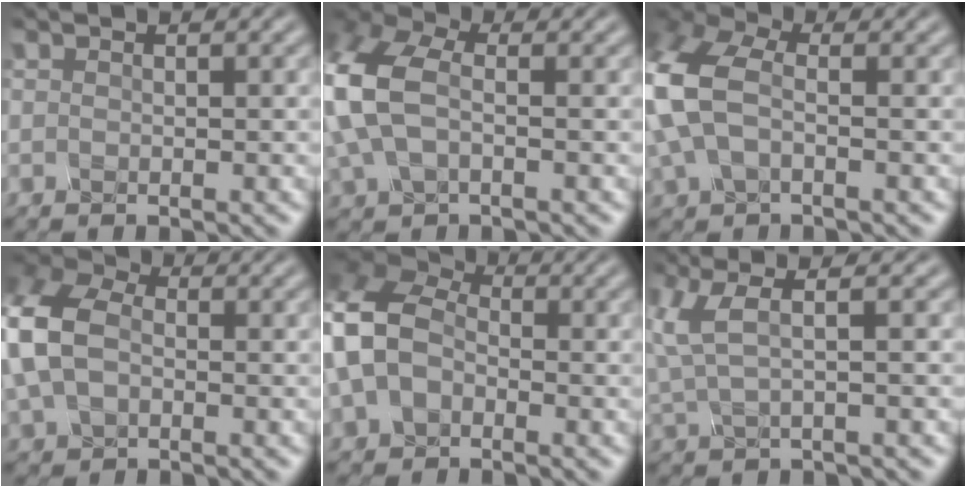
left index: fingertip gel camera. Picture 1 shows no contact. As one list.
[{"total": 5.9, "force": [1.2, 3.7, 4.5], "torque": [-0.159, 0.012, 0.028]}, {"total": 5.7, "force": [0.9, 3.5, 4.4], "torque": [-0.162, 0.008, 0.022]}, {"total": 6.5, "force": [1.1, 4.8, 4.2], "torque": [-0.142, 0.015, 0.020]}, {"total": 7.4, "force": [-0.3, 5.6, 4.8], "torque": [-0.153, 0.006, -0.008]}, {"total": 1.7, "force": [1.2, -0.5, 1.2], "torque": [-0.047, 0.010, 0.033]}]